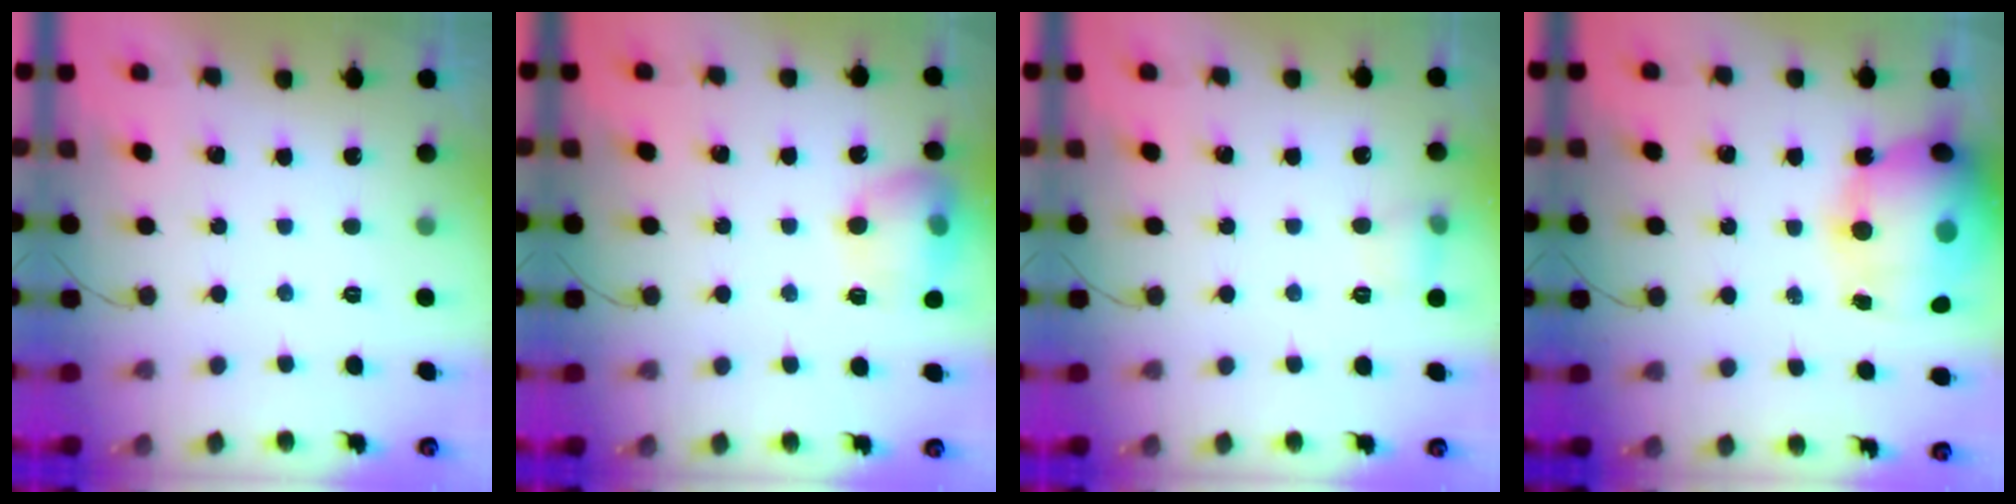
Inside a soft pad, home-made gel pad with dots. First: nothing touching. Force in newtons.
{"total": 13.3, "press": 13.2, "slide": 1.4}
{"total": 6.1, "press": 5.9, "slide": 1.5}
{"total": 22.0, "press": 21.5, "slide": 4.7}